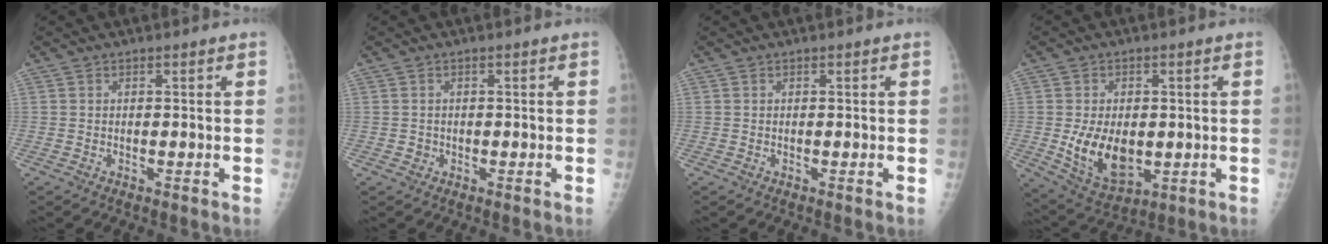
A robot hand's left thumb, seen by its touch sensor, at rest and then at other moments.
{"total": 1.2, "force": [-0.3, 1.2, 0.2], "torque": [0.009, 0.005, -0.002]}
{"total": 0.0}
{"total": 11.7, "force": [-1.2, 7.5, 9.0], "torque": [-0.125, -0.012, 0.001]}